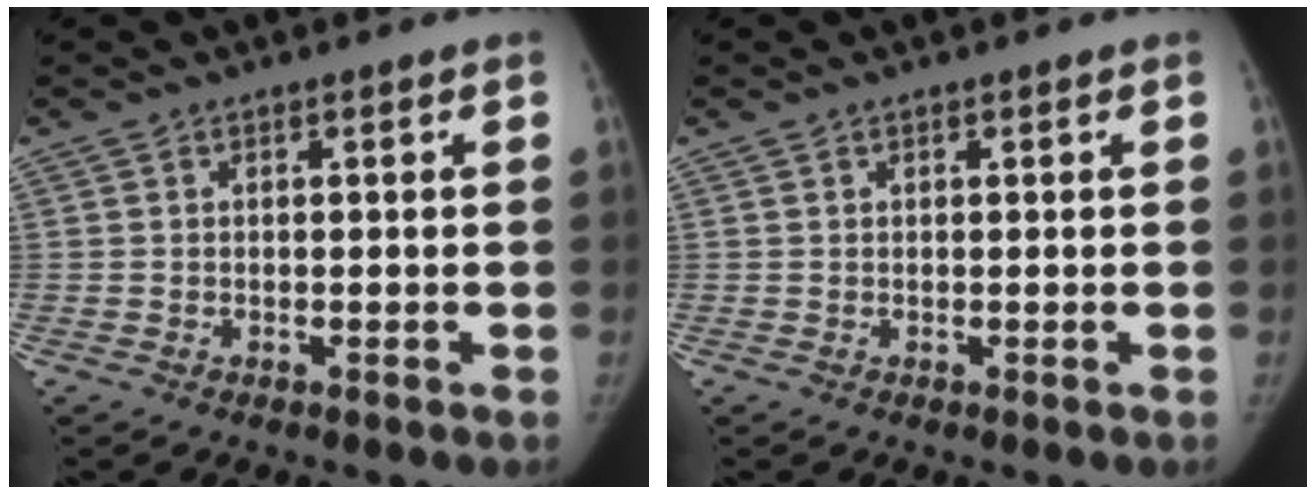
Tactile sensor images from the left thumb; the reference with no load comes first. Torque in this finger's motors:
{"motor_torque": [0.07, -0.17, 0.32, -0.02, -0.04]}